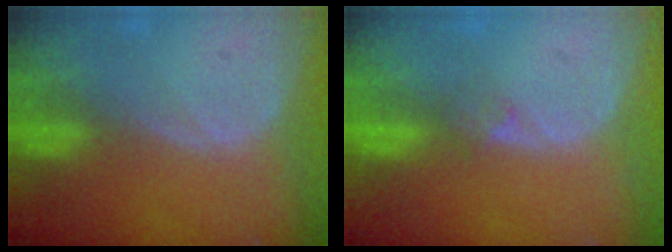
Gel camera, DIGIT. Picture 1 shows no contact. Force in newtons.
{"total": 1.5, "press": 1.2, "slide": 1.0}